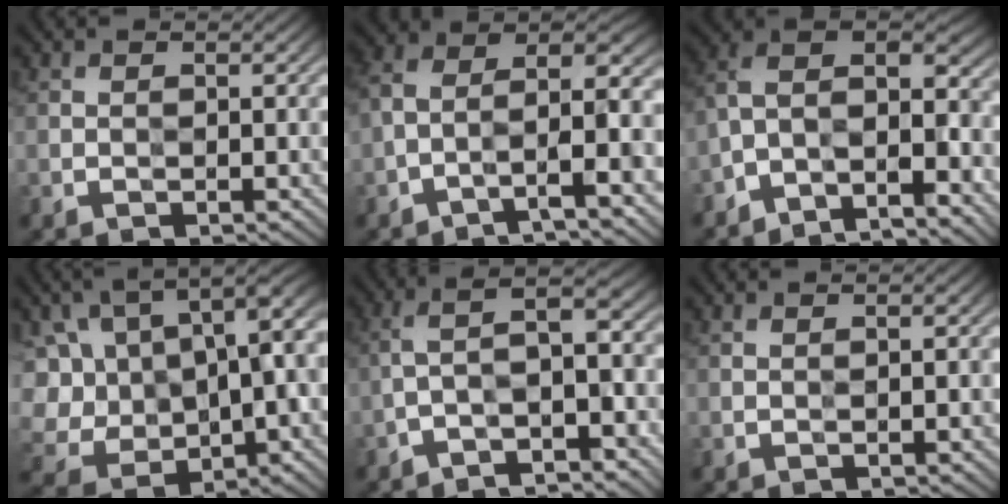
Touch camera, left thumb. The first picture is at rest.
{"total": 9.1, "force": [-3.9, 2.8, 7.7], "torque": [-0.125, 0.019, -0.081]}
{"total": 10.3, "force": [-6.7, 3.5, 7.0], "torque": [-0.119, -0.006, -0.122]}
{"total": 16.8, "force": [2.0, 10.8, 12.8], "torque": [-0.264, -0.002, 0.054]}
{"total": 6.2, "force": [-3.1, 1.9, 5.0], "torque": [-0.086, 0.016, -0.062]}
{"total": 0.9, "force": [0.3, 0.0, 0.8], "torque": [-0.018, 0.005, 0.005]}